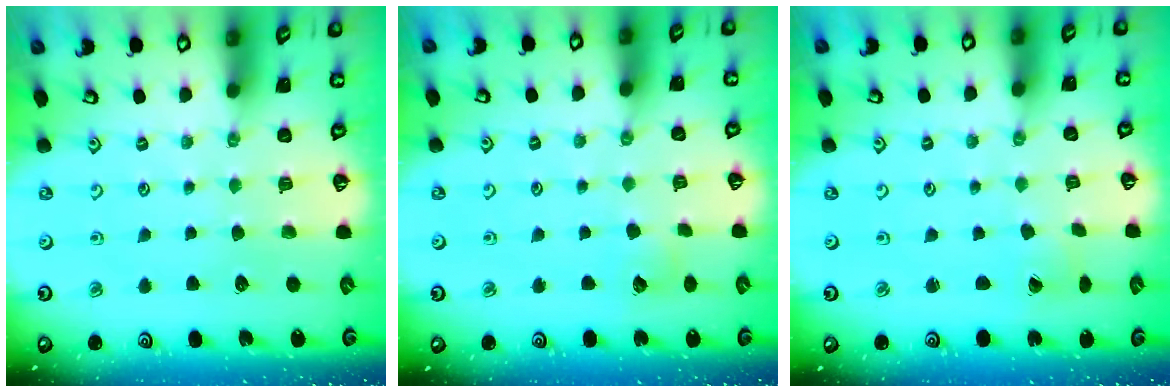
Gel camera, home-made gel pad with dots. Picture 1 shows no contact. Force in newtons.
{"total": 2.5, "press": 2.5, "slide": 0.3}
{"total": 2.8, "press": 2.8, "slide": 0.2}